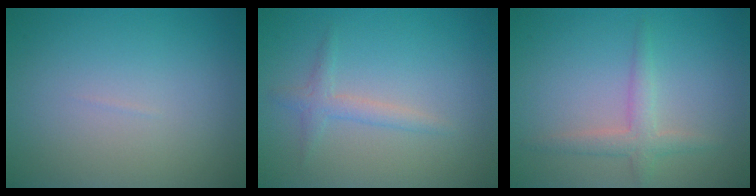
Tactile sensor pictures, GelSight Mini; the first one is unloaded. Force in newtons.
{"total": 1.7, "press": 1.7, "slide": 0.1}
{"total": 2.3, "press": 2.3, "slide": 0.1}